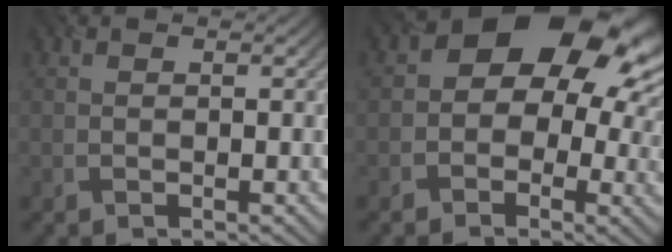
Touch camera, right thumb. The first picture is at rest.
{"total": 13.3, "force": [2.7, 9.1, 9.3], "torque": [-0.106, 0.001, 0.032]}